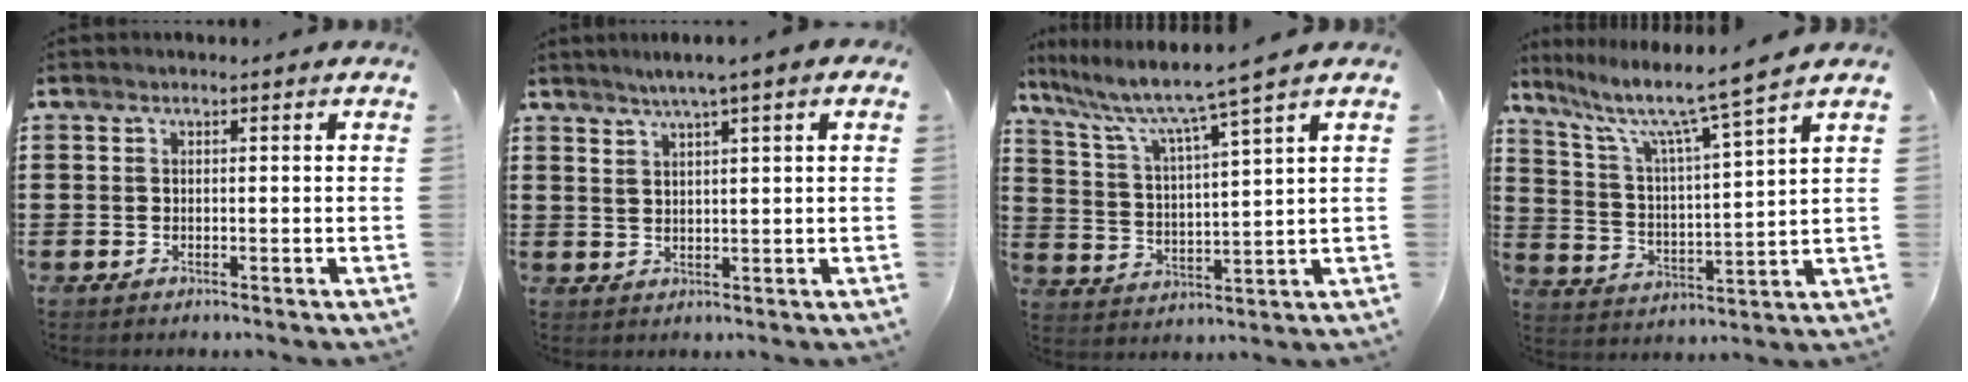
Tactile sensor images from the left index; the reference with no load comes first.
{"total": 2.9, "force": [1.9, -0.3, 2.2], "torque": [-0.046, -0.003, 0.032]}
{"total": 6.7, "force": [5.6, -0.4, 3.8], "torque": [-0.101, -0.044, 0.085]}
{"total": 7.4, "force": [5.8, -0.1, 4.6], "torque": [-0.116, -0.042, 0.086]}